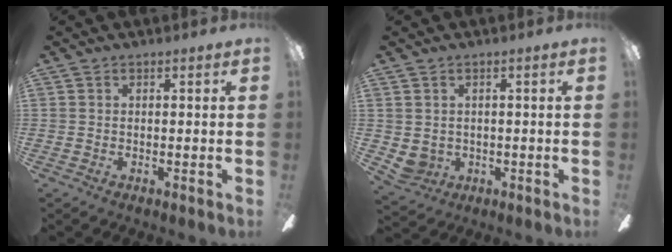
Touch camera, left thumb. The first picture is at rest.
{"total": 3.0, "force": [0.7, 2.9, 0.6], "torque": [-0.027, -0.003, 0.013]}